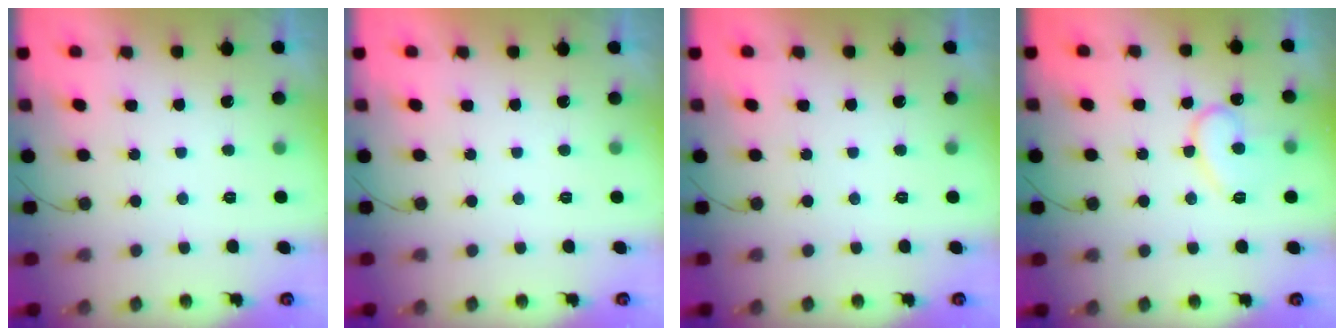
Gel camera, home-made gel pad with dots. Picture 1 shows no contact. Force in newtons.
{"total": 1.9, "press": 1.9, "slide": 0.0}
{"total": 0.0}
{"total": 11.4, "press": 11.4, "slide": 0.9}